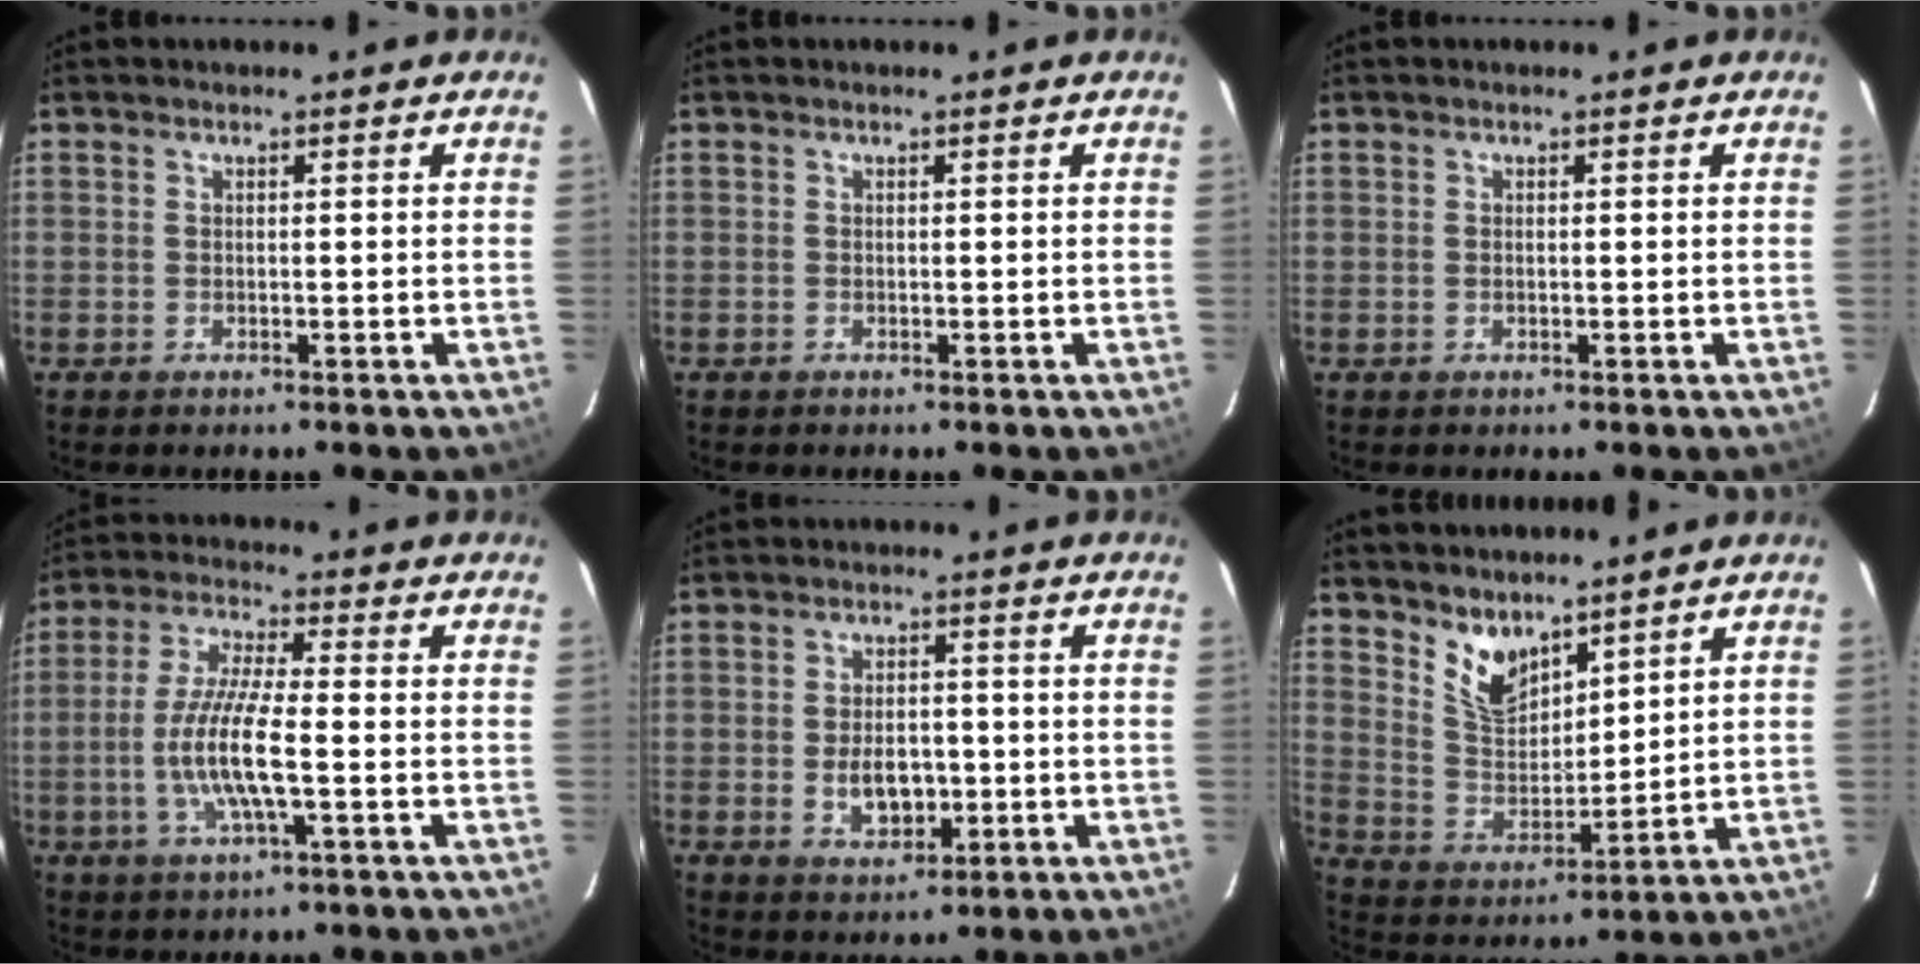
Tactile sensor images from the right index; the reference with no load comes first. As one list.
[{"total": 0.0}, {"total": 0.0}, {"total": 10.5, "force": [-2.4, 1.5, 10.1], "torque": [-0.205, -0.003, -0.048]}, {"total": 6.4, "force": [-1.4, 4.1, 4.7], "torque": [-0.090, 0.000, -0.014]}, {"total": 8.5, "force": [6.4, 4.0, 3.7], "torque": [-0.065, -0.001, 0.131]}]